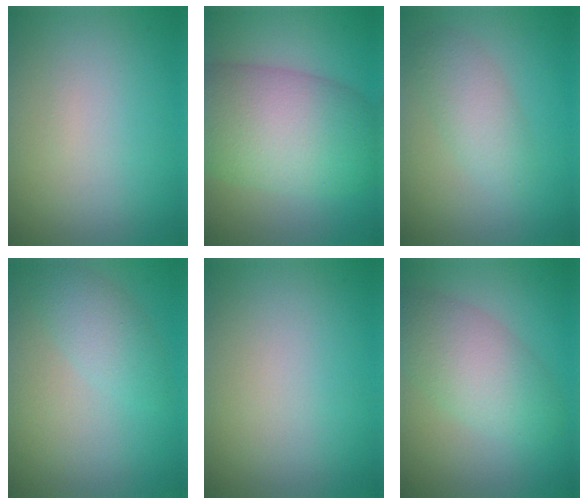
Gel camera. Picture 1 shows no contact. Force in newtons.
{"total": 10.3, "press": 10.3, "slide": 0.2}
{"total": 2.9, "press": 2.9, "slide": 0.0}
{"total": 2.5, "press": 2.5, "slide": 0.1}
{"total": 0.0}
{"total": 5.1, "press": 5.1, "slide": 0.1}